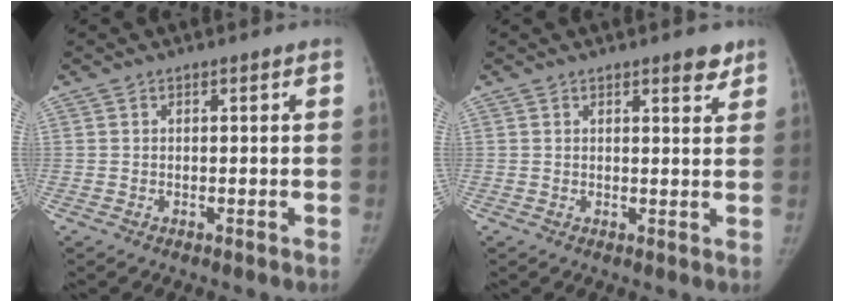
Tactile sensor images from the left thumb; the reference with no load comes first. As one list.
[{"total": 2.2, "force": [1.7, 0.7, 1.2], "torque": [-0.009, -0.011, 0.021]}]